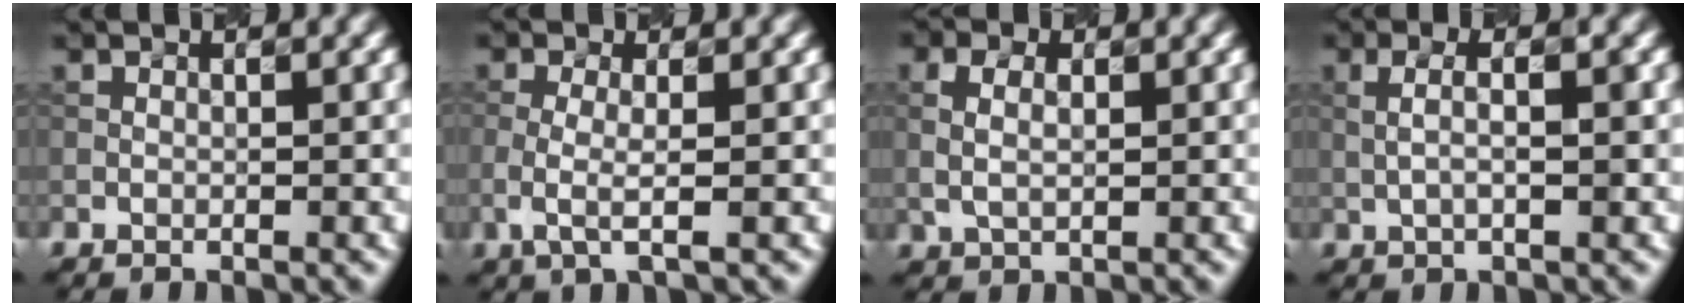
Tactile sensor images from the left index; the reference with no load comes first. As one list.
[{"total": 2.2, "force": [-0.6, 0.5, 2.0], "torque": [-0.051, -0.003, -0.011]}, {"total": 2.0, "force": [0.5, 1.3, 1.4], "torque": [-0.040, 0.001, 0.015]}, {"total": 2.4, "force": [0.4, 0.6, 2.3], "torque": [-0.035, -0.001, 0.008]}]